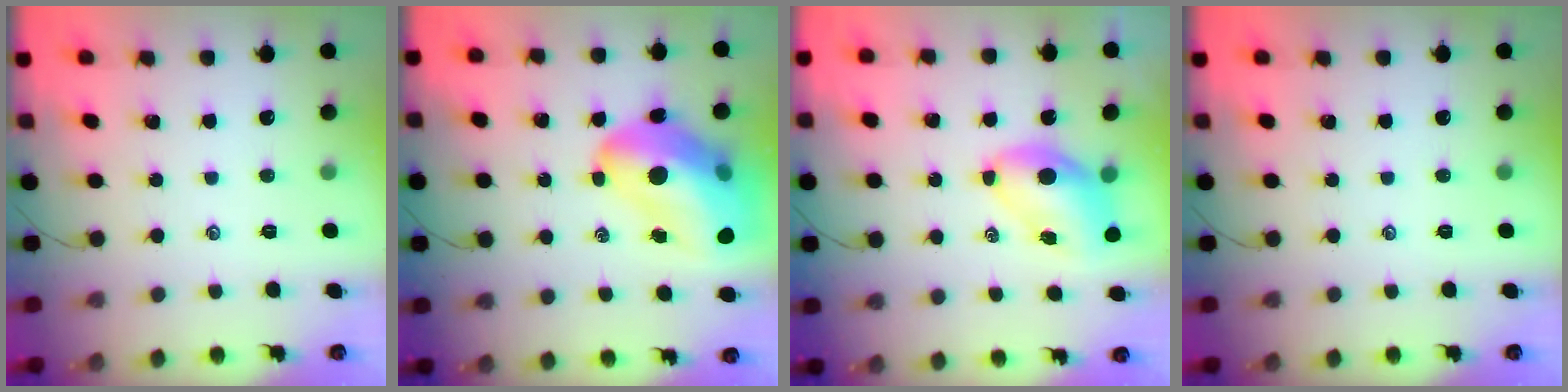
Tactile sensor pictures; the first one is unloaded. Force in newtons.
{"total": 21.8, "press": 21.0, "slide": 5.8}
{"total": 7.4, "press": 7.4, "slide": 1.0}
{"total": 0.0}